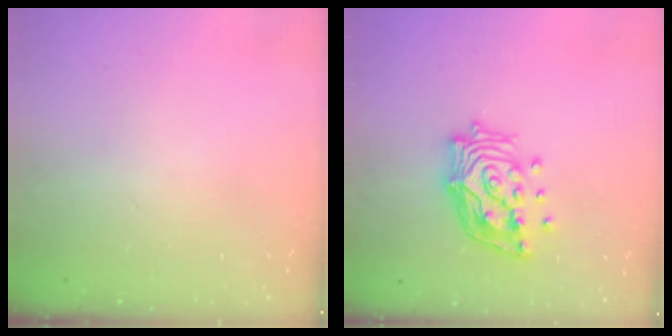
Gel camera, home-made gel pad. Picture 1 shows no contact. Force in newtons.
{"total": 18.2, "press": 18.0, "slide": 2.7}